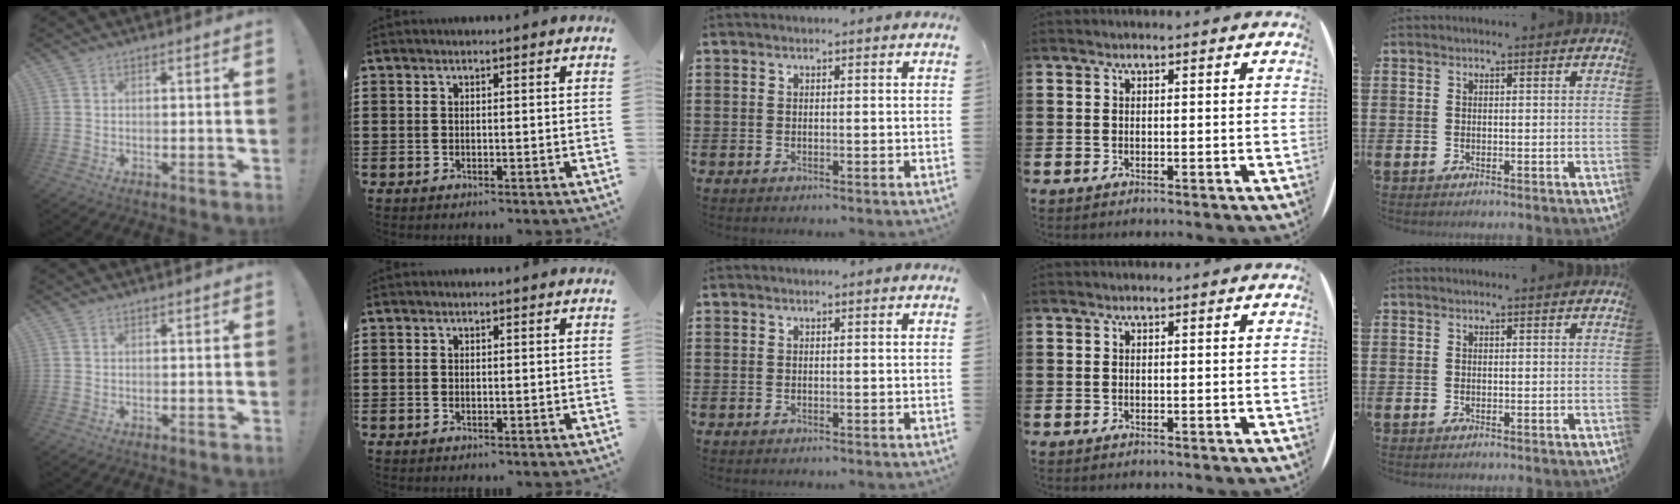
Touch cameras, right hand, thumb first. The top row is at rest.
{}